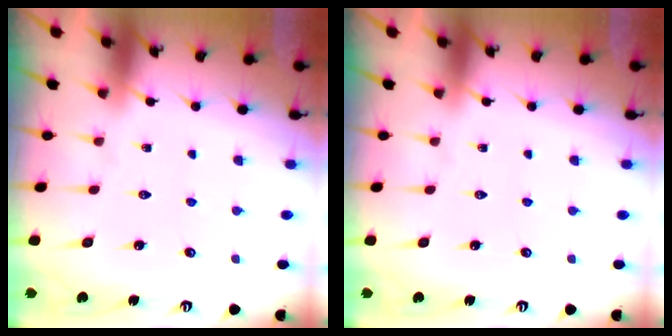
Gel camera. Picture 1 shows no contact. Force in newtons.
{"total": 0.0}